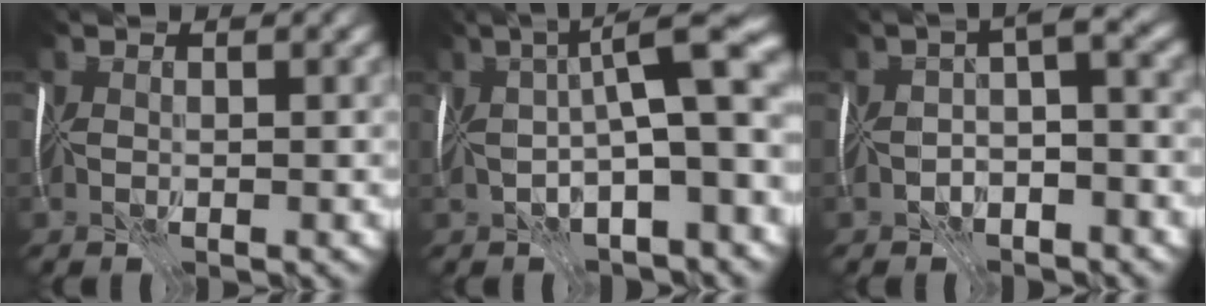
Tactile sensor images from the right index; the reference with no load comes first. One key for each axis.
{"total": 10.6, "fx": 0.6, "fy": 2.7, "fz": 10.2, "tx": -0.153, "ty": 0.015, "tz": 0.002}
{"total": 3.7, "fx": -1.9, "fy": 1.2, "fz": 2.9, "tx": -0.041, "ty": 0.006, "tz": -0.043}